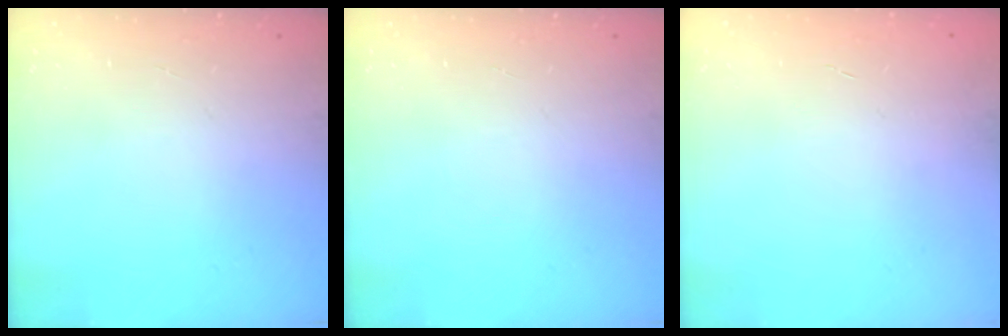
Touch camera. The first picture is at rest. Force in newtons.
{"total": 0.0}
{"total": 0.0}